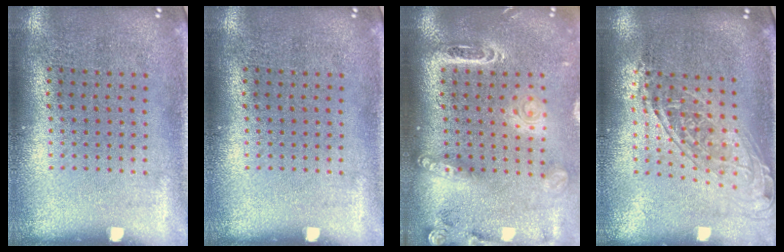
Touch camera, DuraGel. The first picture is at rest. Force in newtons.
{"total": 0.0}
{"total": 2.3, "press": 1.9, "slide": 1.3}
{"total": 1.6, "press": 1.3, "slide": 0.9}